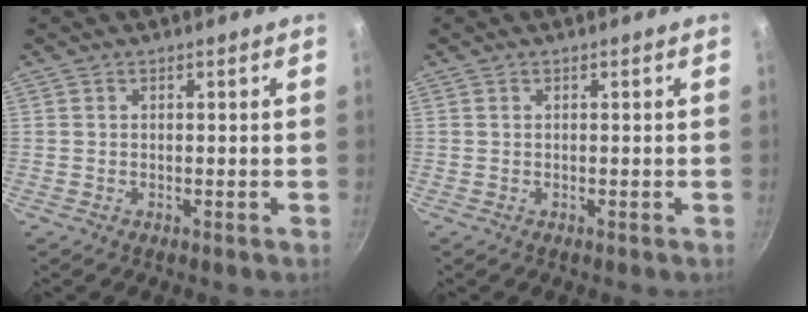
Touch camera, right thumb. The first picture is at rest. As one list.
[{"total": 0.0}]